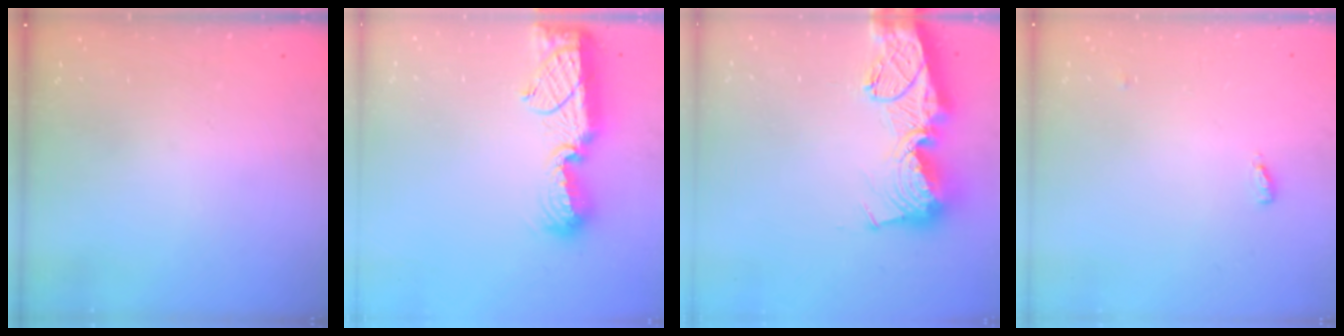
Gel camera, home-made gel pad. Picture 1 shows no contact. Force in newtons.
{"total": 13.4, "press": 13.3, "slide": 0.6}
{"total": 19.6, "press": 19.5, "slide": 1.9}
{"total": 3.4, "press": 3.2, "slide": 1.2}